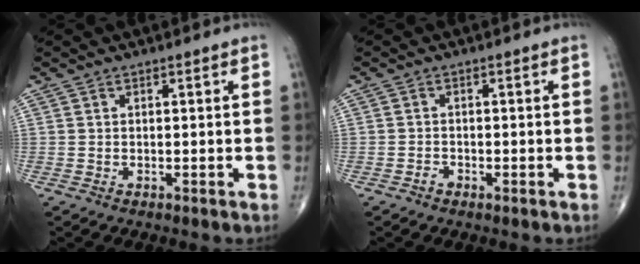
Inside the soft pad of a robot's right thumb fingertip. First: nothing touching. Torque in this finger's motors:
{"motor_torque": [0.49, 0.15, 0.05, -0.41, 0.03]}